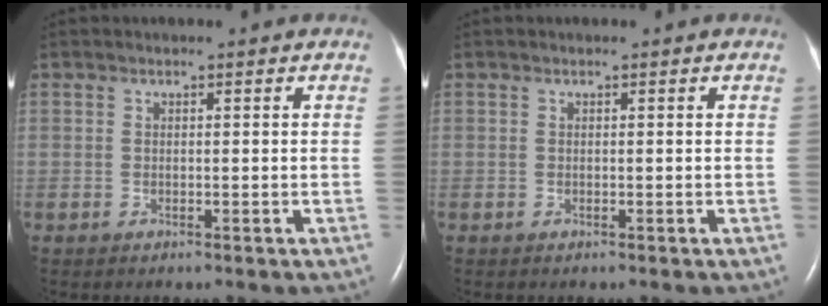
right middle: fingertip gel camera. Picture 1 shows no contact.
{"total": 0.0}